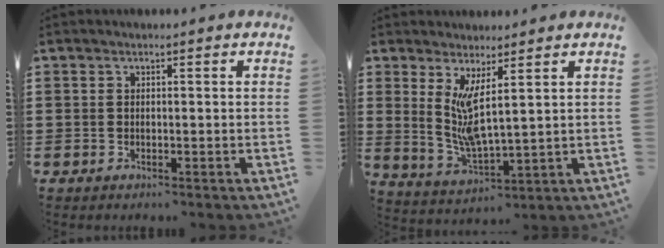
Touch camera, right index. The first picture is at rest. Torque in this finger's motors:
{"motor_torque": [0.41, 0.35, 0.47, 0.13]}